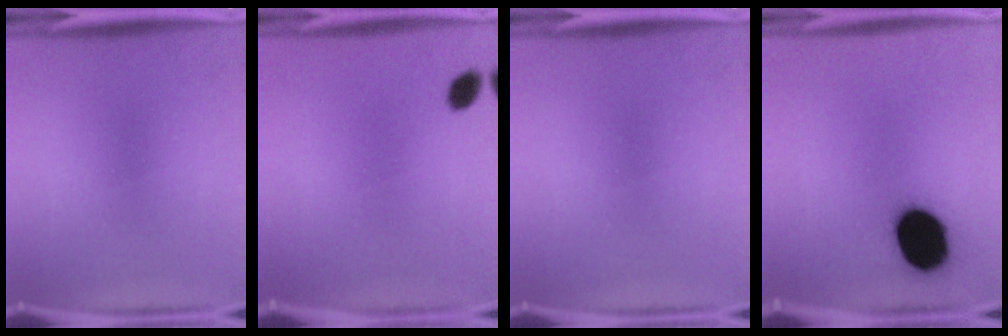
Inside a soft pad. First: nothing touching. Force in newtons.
{"total": 2.7}
{"total": 0.0}
{"total": 17.3}